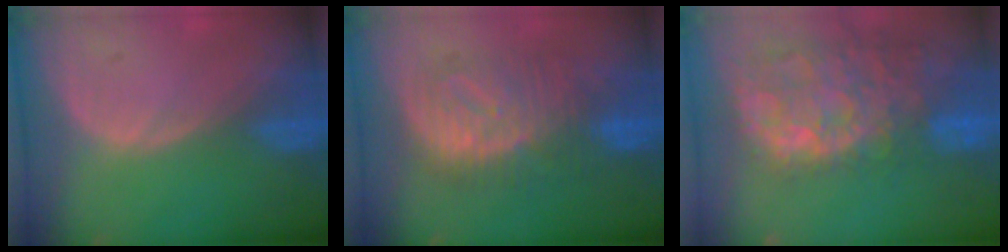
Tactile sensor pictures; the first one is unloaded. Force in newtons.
{"total": 8.9, "press": 8.9, "slide": 0.3}
{"total": 14.9, "press": 12.0, "slide": 8.8}